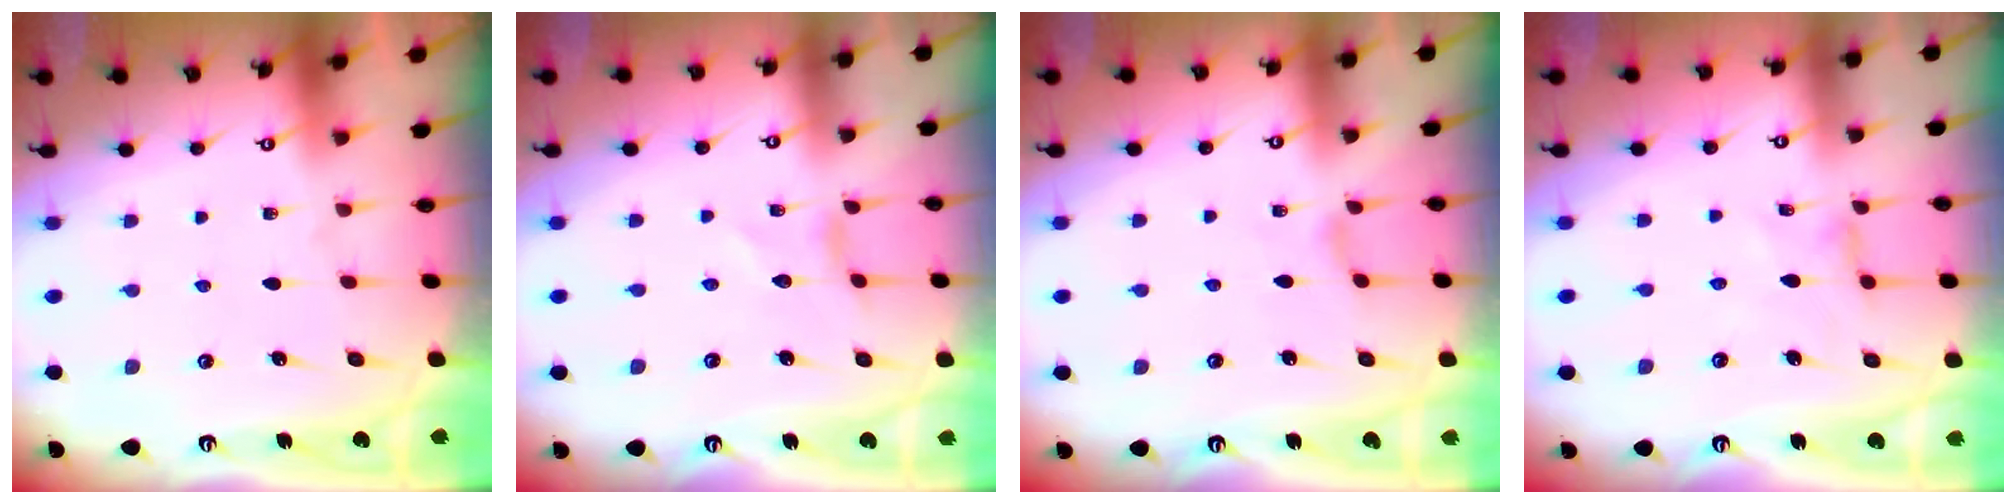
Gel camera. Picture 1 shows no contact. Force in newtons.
{"total": 0.5, "press": 0.5, "slide": 0.1}
{"total": 1.7, "press": 1.6, "slide": 0.4}
{"total": 1.5, "press": 1.4, "slide": 0.3}